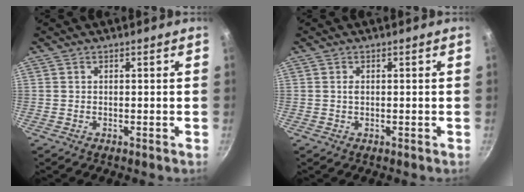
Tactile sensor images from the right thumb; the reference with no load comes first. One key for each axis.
{"total": 0.8, "fx": 0.1, "fy": 0.4, "fz": 0.6, "tx": -0.012, "ty": 0.000, "tz": 0.001}